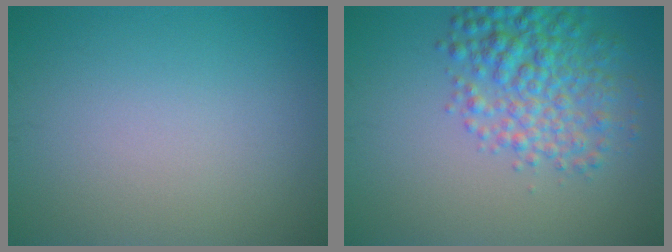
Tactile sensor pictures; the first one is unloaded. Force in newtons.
{"total": 5.5, "press": 5.5, "slide": 0.2}